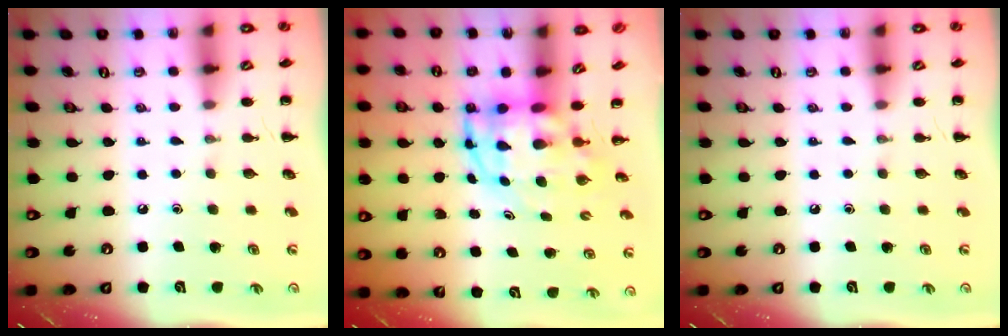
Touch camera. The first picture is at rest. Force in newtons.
{"total": 5.0, "press": 4.8, "slide": 1.4}
{"total": 0.0}